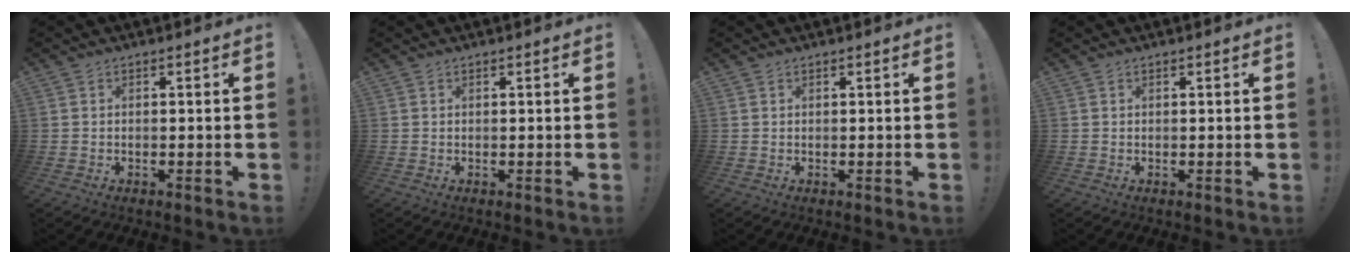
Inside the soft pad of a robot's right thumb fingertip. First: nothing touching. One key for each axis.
{"total": 0.0}
{"total": 0.0}
{"total": 0.0}